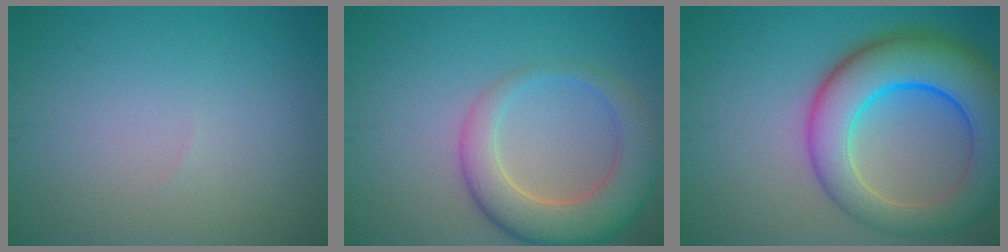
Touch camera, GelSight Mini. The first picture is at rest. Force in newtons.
{"total": 6.6, "press": 6.6, "slide": 0.6}
{"total": 10.9, "press": 10.9, "slide": 0.4}